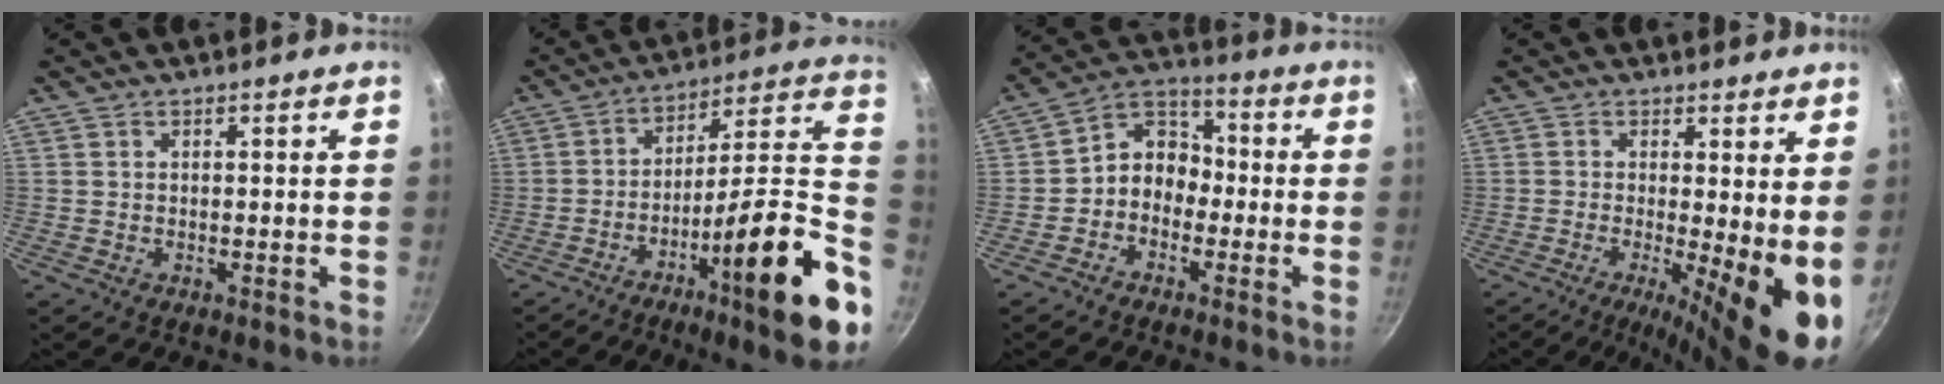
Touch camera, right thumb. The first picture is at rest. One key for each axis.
{"total": 22.9, "fx": -8.0, "fy": 3.9, "fz": 21.1, "tx": -0.278, "ty": 0.047, "tz": -0.131}
{"total": 7.9, "fx": -2.2, "fy": 6.4, "fz": 4.1, "tx": -0.030, "ty": 0.044, "tz": -0.061}
{"total": 11.0, "fx": -1.1, "fy": 2.6, "fz": 10.7, "tx": -0.141, "ty": -0.016, "tz": -0.017}